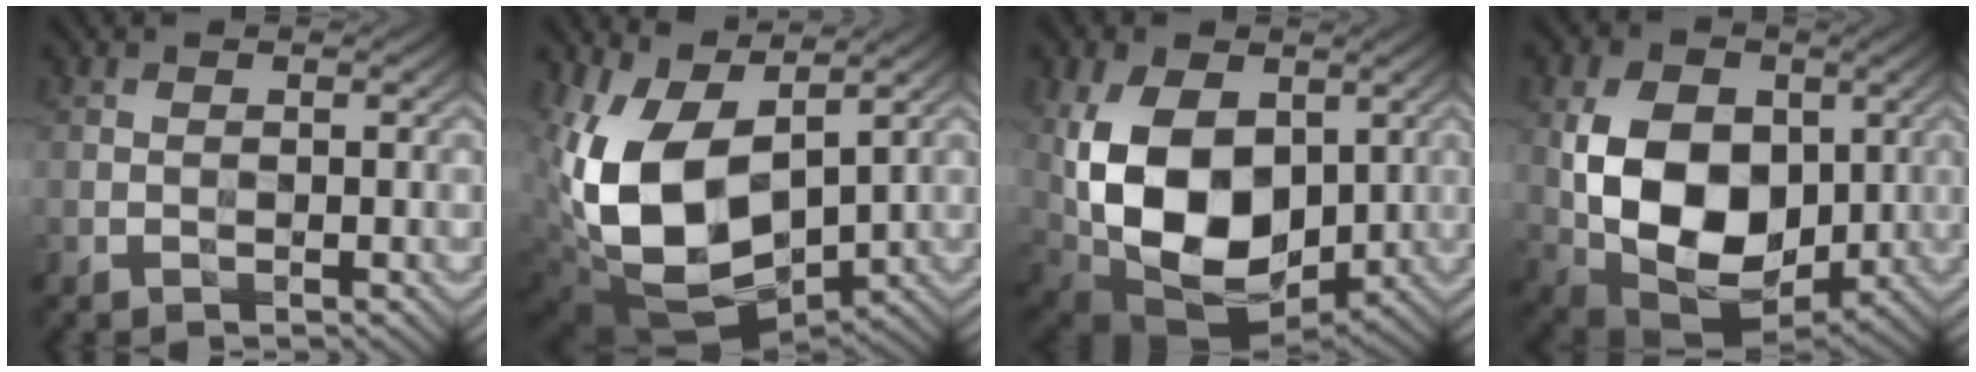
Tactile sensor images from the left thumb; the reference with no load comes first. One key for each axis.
{"total": 13.2, "fx": 1.8, "fy": 8.4, "fz": 10.0, "tx": -0.228, "ty": -0.021, "tz": 0.045}
{"total": 16.1, "fx": 1.3, "fy": 10.6, "fz": 12.0, "tx": -0.258, "ty": -0.020, "tz": 0.031}
{"total": 13.7, "fx": 0.5, "fy": 9.5, "fz": 9.8, "tx": -0.200, "ty": -0.011, "tz": 0.013}